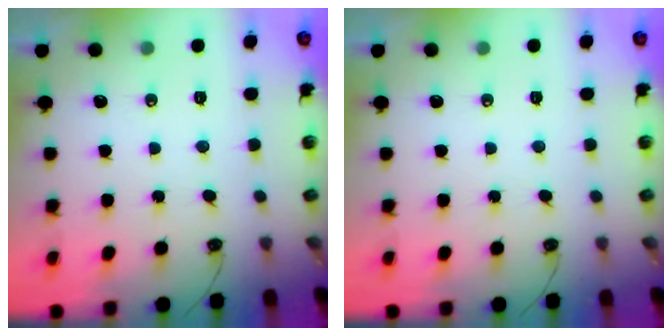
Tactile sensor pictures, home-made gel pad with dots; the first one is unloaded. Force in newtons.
{"total": 0.0}